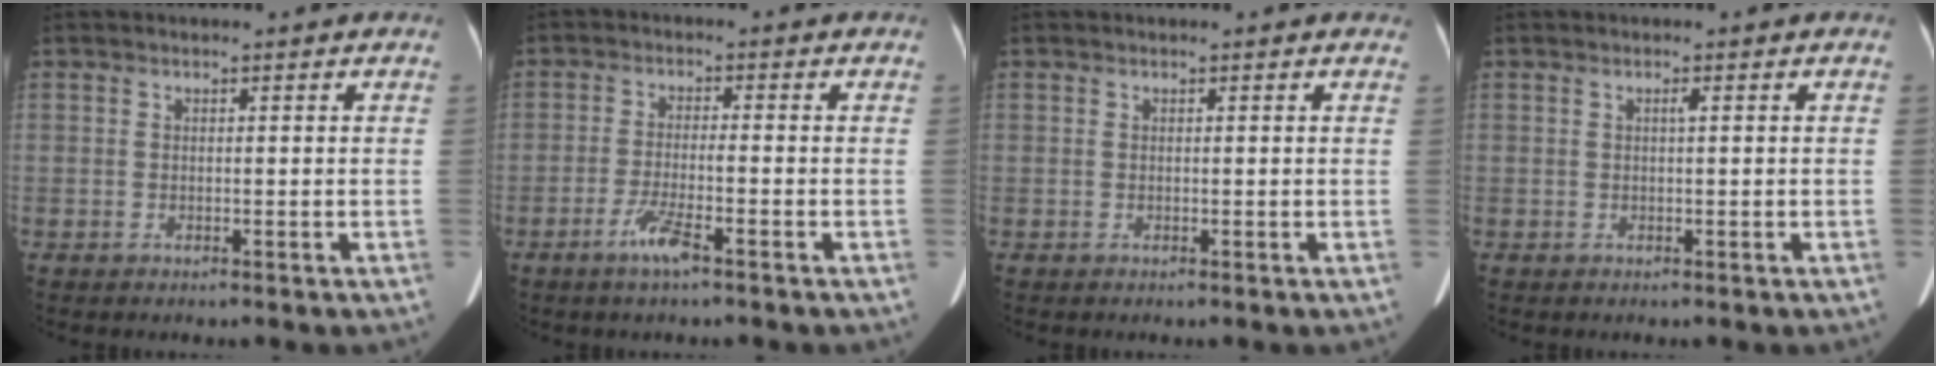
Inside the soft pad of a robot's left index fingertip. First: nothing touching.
{"total": 4.4, "force": [-2.8, 0.0, 3.5], "torque": [-0.074, -0.010, -0.054]}
{"total": 0.0}
{"total": 0.5, "force": [0.1, 0.0, 0.5], "torque": [-0.011, 0.000, 0.001]}